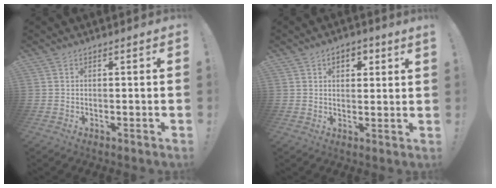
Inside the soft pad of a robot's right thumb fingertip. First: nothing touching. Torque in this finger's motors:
{"motor_torque": [-0.02, 0.06, 0.00, 0.00, 0.00]}